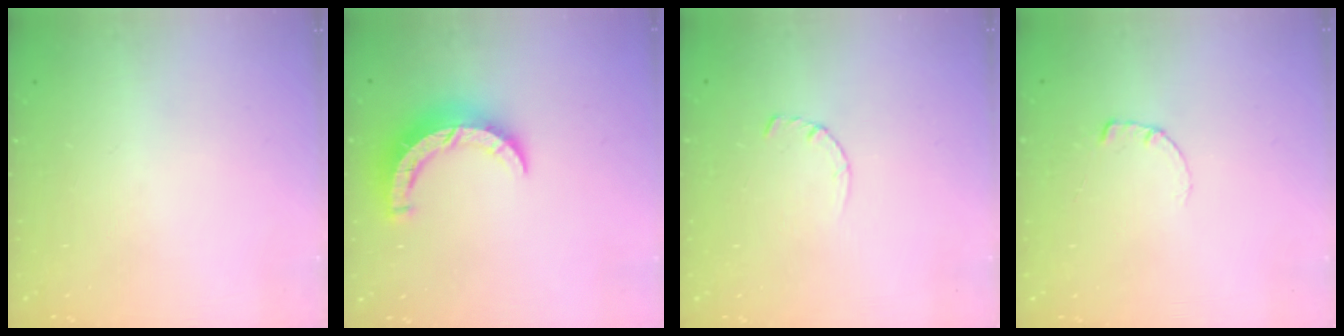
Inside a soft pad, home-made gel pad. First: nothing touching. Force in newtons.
{"total": 10.4, "press": 10.3, "slide": 0.7}
{"total": 2.8, "press": 2.8, "slide": 0.4}
{"total": 0.6, "press": 0.5, "slide": 0.2}